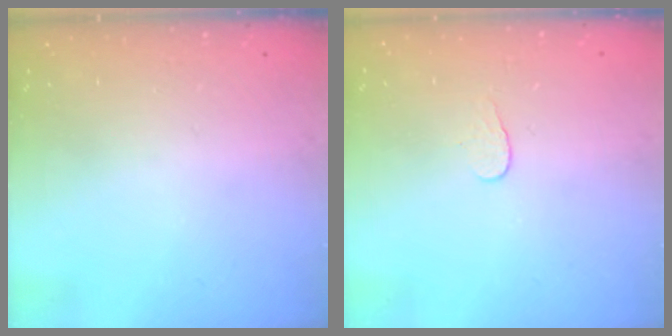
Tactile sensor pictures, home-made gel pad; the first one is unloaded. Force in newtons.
{"total": 3.8, "press": 3.8, "slide": 0.4}